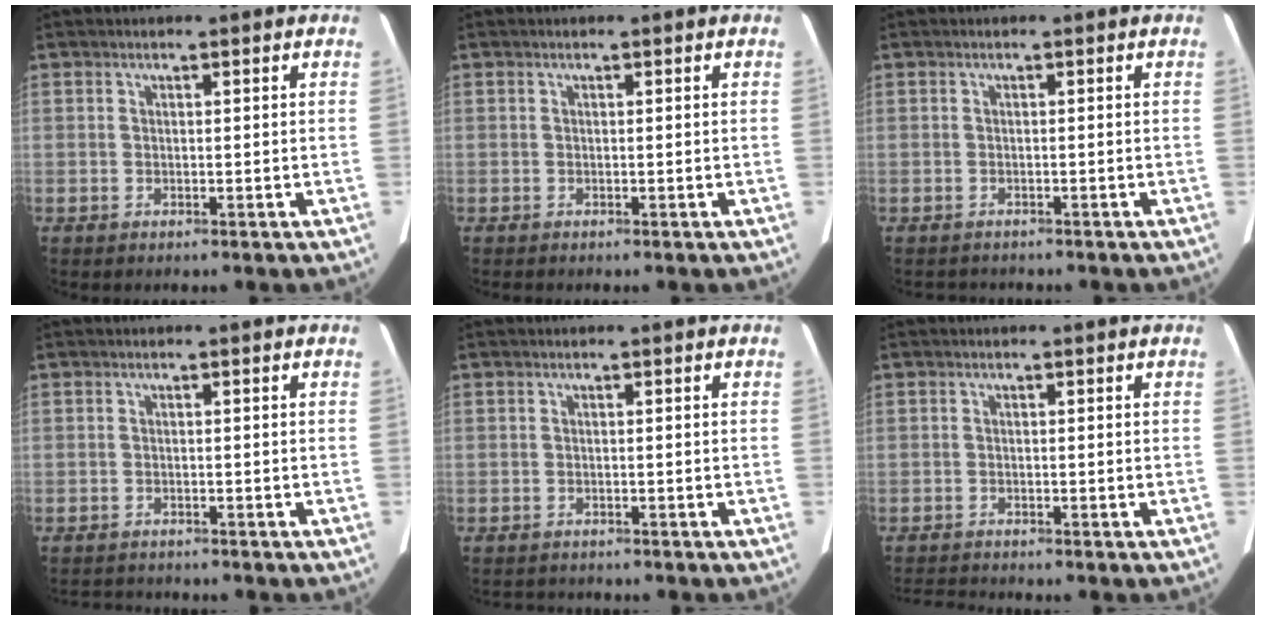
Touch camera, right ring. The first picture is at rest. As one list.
[{"total": 0.0}, {"total": 2.2, "force": [-2.1, 0.8, 0.4], "torque": [-0.009, -0.006, -0.024]}, {"total": 3.4, "force": [-3.3, 0.7, 0.6], "torque": [-0.011, -0.008, -0.046]}, {"total": 2.8, "force": [-2.7, 0.8, 0.6], "torque": [-0.010, -0.007, -0.034]}, {"total": 2.3, "force": [-2.2, -0.5, 0.0], "torque": [-0.007, -0.016, -0.039]}]